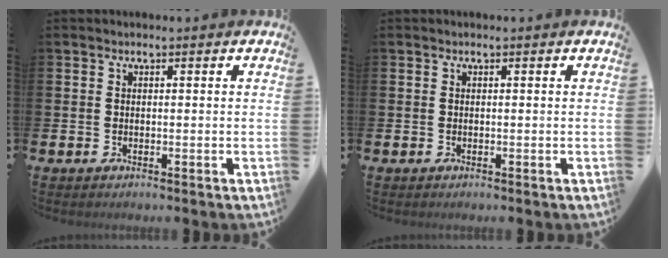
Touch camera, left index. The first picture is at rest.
{"total": 0.0}